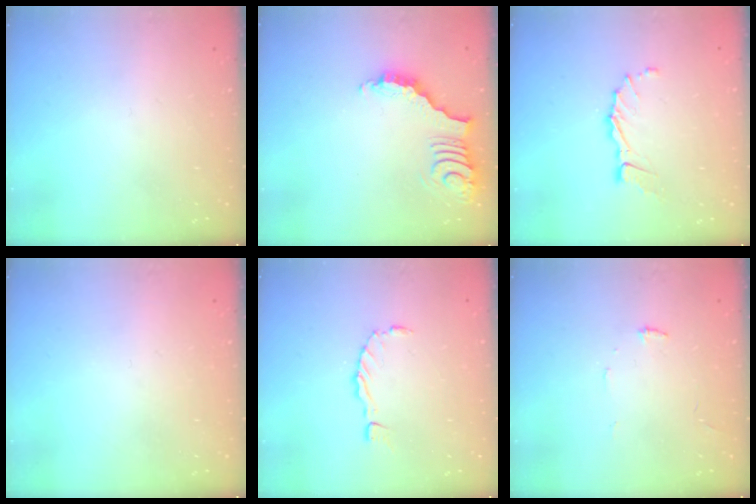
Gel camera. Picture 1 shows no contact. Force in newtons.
{"total": 3.8, "press": 3.8, "slide": 0.6}
{"total": 7.0, "press": 7.0, "slide": 0.5}
{"total": 0.0}
{"total": 0.0}
{"total": 5.4, "press": 5.4, "slide": 0.2}